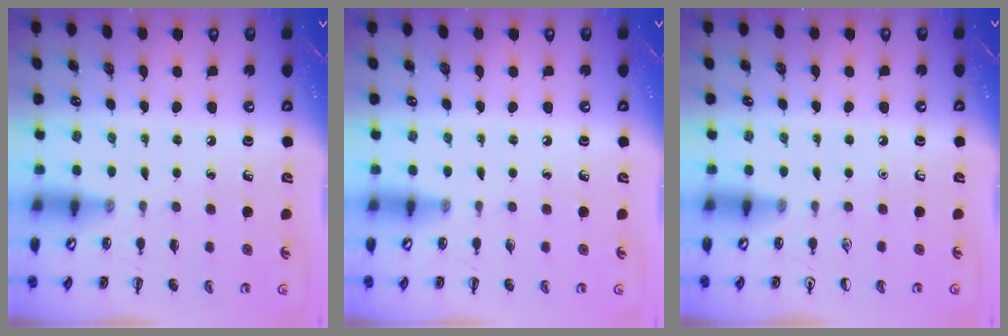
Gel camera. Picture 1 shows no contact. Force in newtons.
{"total": 0.0}
{"total": 0.0}